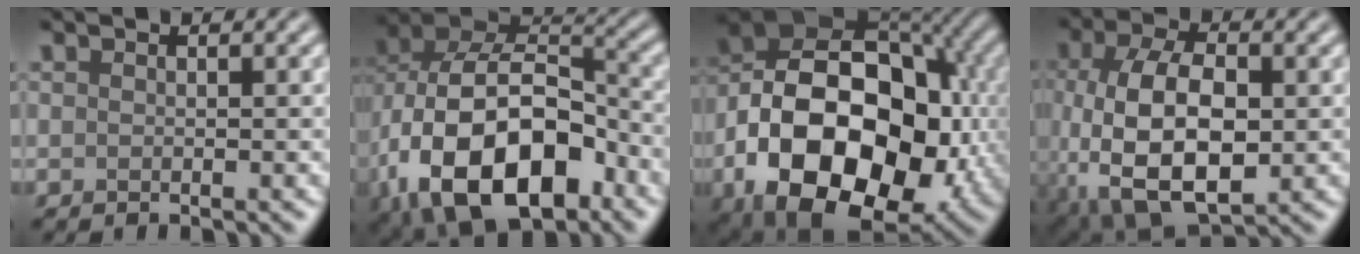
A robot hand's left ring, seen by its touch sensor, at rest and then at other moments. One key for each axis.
{"total": 17.2, "fx": -5.7, "fy": 10.6, "fz": 12.3, "tx": -0.227, "ty": -0.027, "tz": -0.091}
{"total": 19.1, "fx": -4.6, "fy": 12.7, "fz": 13.6, "tx": -0.234, "ty": -0.013, "tz": -0.076}
{"total": 11.1, "fx": -1.8, "fy": 6.2, "fz": 9.0, "tx": -0.194, "ty": -0.015, "tz": -0.033}